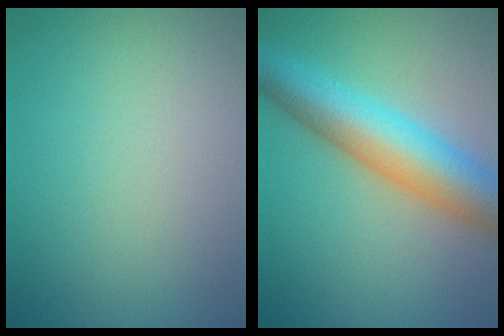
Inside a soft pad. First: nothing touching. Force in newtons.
{"total": 8.6, "press": 8.6, "slide": 0.2}